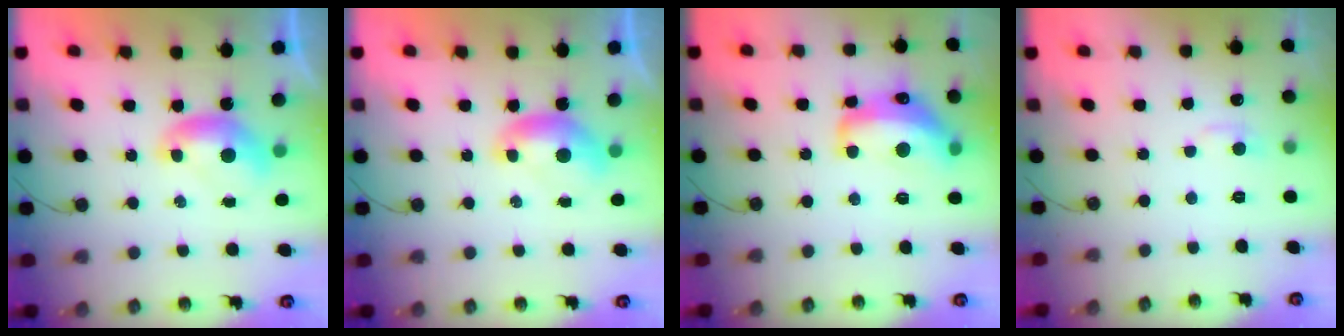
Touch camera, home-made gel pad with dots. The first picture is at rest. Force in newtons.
{"total": 0.0}
{"total": 10.7, "press": 10.6, "slide": 1.5}
{"total": 1.2, "press": 0.9, "slide": 0.8}